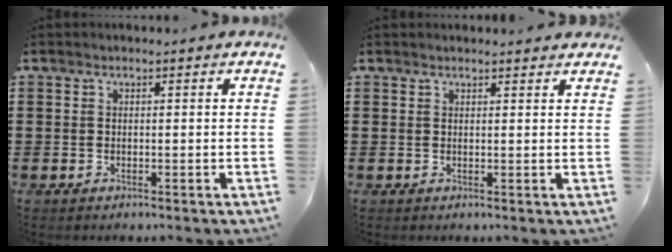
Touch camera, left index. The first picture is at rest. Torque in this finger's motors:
{"motor_torque": [1.08, 1.06, 0.29, 0.06]}